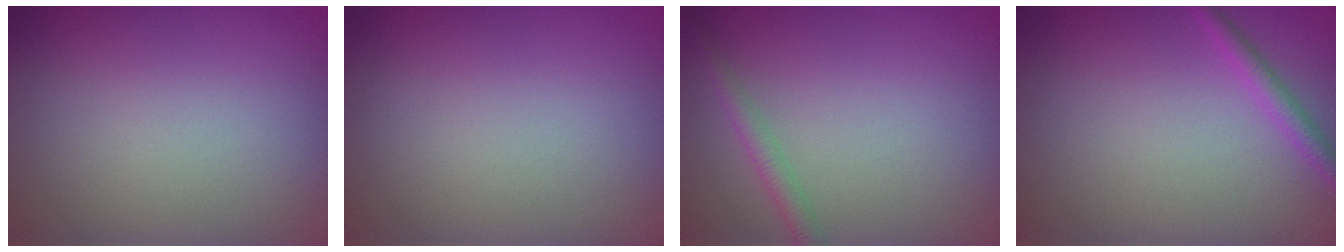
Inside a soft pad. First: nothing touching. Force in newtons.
{"total": 0.0}
{"total": 1.7, "press": 1.7, "slide": 0.1}
{"total": 1.5, "press": 1.5, "slide": 0.0}